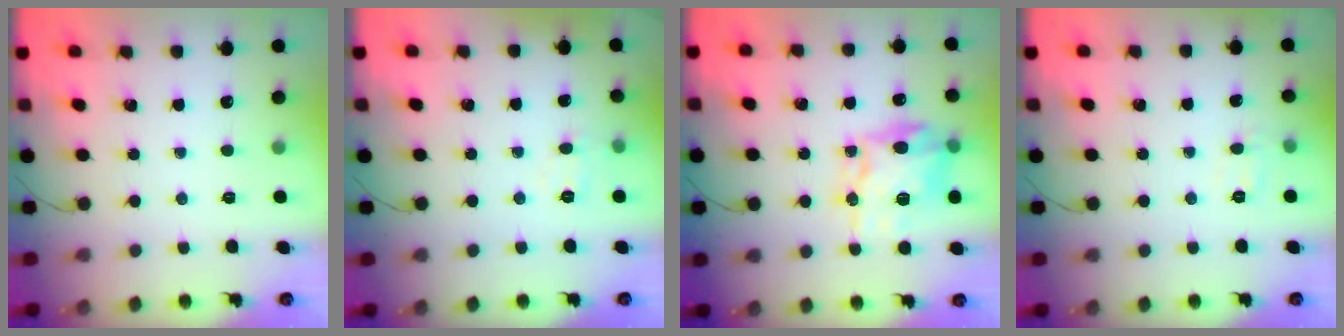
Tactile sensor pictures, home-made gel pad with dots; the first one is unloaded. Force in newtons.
{"total": 5.4, "press": 5.2, "slide": 1.3}
{"total": 17.5, "press": 17.5, "slide": 0.7}
{"total": 5.7, "press": 5.5, "slide": 1.4}